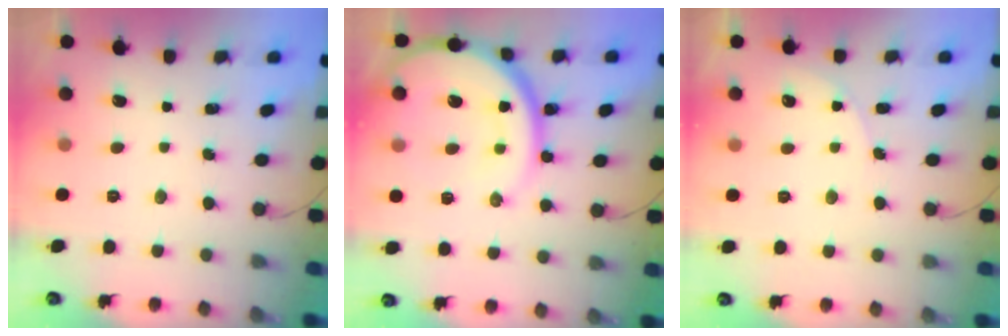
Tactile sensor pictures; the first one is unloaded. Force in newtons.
{"total": 19.7, "press": 19.6, "slide": 1.7}
{"total": 4.2, "press": 4.2, "slide": 0.5}